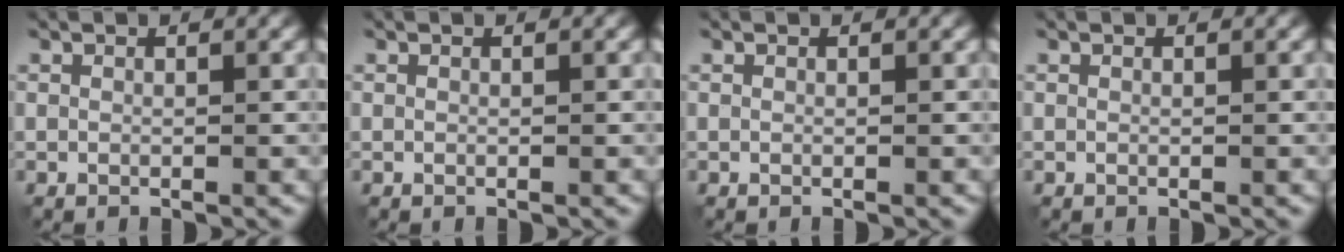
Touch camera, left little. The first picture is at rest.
{"total": 0.0}
{"total": 0.0}
{"total": 0.0}